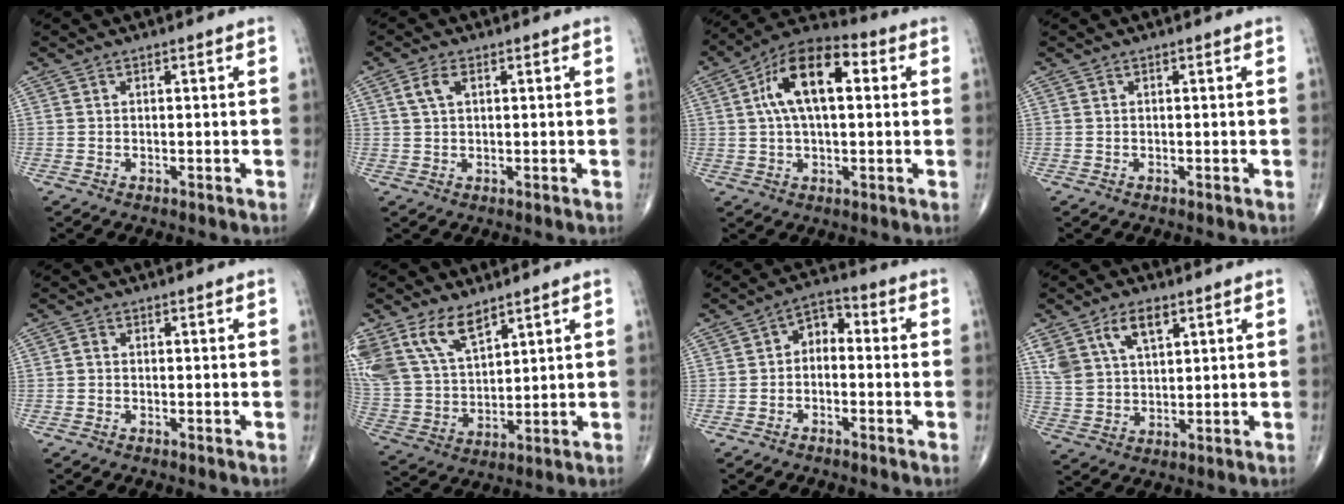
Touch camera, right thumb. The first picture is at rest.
{"total": 2.0, "force": [0.7, 1.1, 1.5], "torque": [-0.034, 0.008, 0.017]}
{"total": 14.8, "force": [3.2, 7.4, 12.4], "torque": [-0.211, 0.027, 0.049]}
{"total": 0.0}
{"total": 0.8, "force": [-0.2, 0.6, 0.5], "torque": [-0.007, 0.000, -0.008]}
{"total": 14.8, "force": [9.1, 7.8, 8.7], "torque": [-0.165, -0.027, 0.193]}
{"total": 5.1, "force": [-0.6, 3.4, 3.7], "torque": [-0.041, 0.031, -0.025]}
{"total": 9.5, "force": [5.0, 5.0, 6.3], "torque": [-0.115, -0.012, 0.103]}